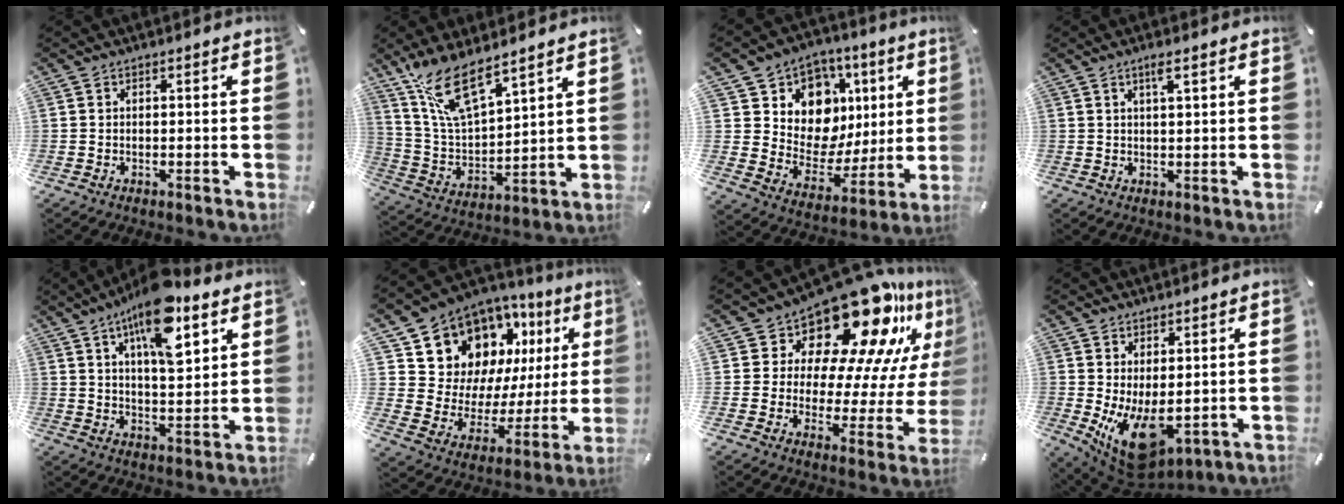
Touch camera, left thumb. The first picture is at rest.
{"total": 13.8, "force": [10.5, 4.0, 8.0], "torque": [-0.191, -0.054, 0.186]}
{"total": 12.8, "force": [4.5, 11.1, 4.7], "torque": [-0.069, -0.045, 0.088]}
{"total": 2.8, "force": [1.6, 0.2, 2.3], "torque": [-0.048, 0.000, 0.025]}
{"total": 15.6, "force": [8.8, 6.3, 11.2], "torque": [-0.183, -0.029, 0.147]}
{"total": 13.3, "force": [9.5, 8.8, 2.9], "torque": [-0.058, -0.097, 0.179]}
{"total": 21.9, "force": [16.8, 8.8, 11.0], "torque": [-0.154, -0.148, 0.274]}
{"total": 10.6, "force": [-0.9, 6.1, 8.6], "torque": [-0.149, -0.017, -0.004]}